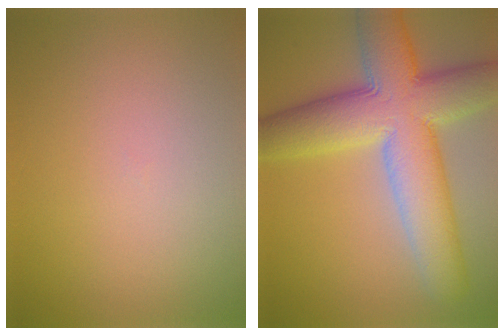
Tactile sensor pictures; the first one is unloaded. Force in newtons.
{"total": 11.8, "press": 11.8, "slide": 0.9}